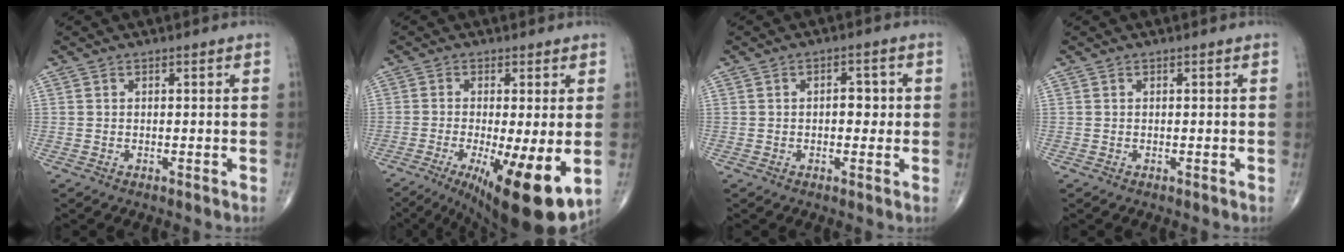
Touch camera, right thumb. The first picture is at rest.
{"total": 14.7, "force": [-4.4, 3.3, 13.6], "torque": [-0.188, -0.023, -0.057]}
{"total": 3.5, "force": [0.1, 2.1, 2.7], "torque": [-0.022, 0.004, -0.004]}
{"total": 0.0}